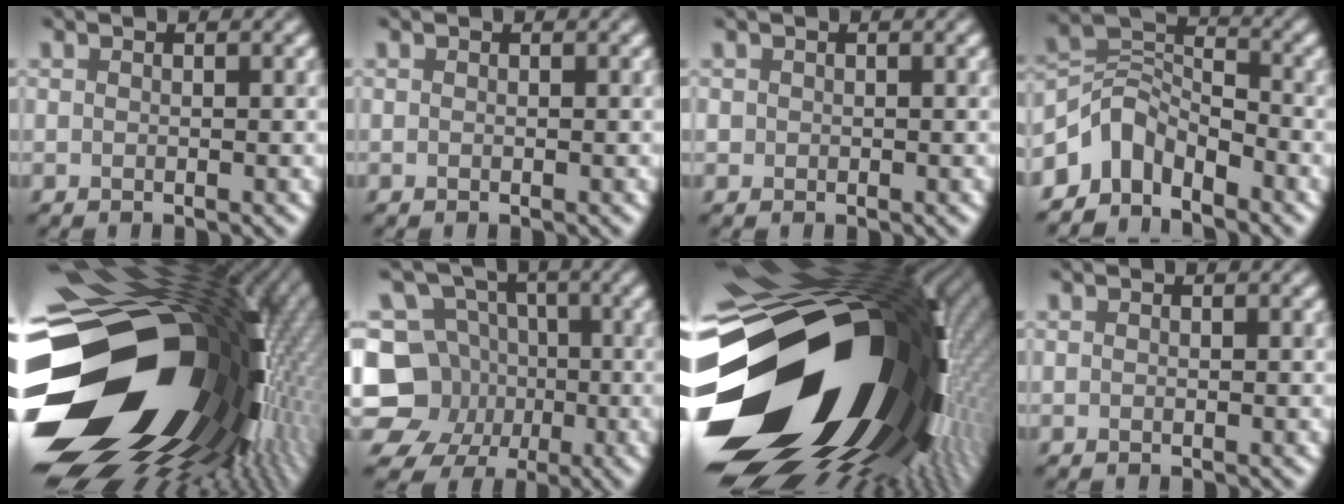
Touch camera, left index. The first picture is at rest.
{"total": 0.0}
{"total": 0.5, "force": [0.1, 0.5, 0.1], "torque": [0.004, -0.002, 0.002]}
{"total": 4.5, "force": [-3.4, 2.4, 1.5], "torque": [-0.016, 0.005, -0.075]}
{"total": 21.5, "force": [-3.6, 14.5, 15.4], "torque": [-0.276, -0.009, -0.065]}
{"total": 10.3, "force": [-3.1, 9.3, 3.1], "torque": [-0.070, -0.006, -0.080]}
{"total": 23.2, "force": [-6.2, 15.0, 16.5], "torque": [-0.272, -0.022, -0.117]}
{"total": 0.0}